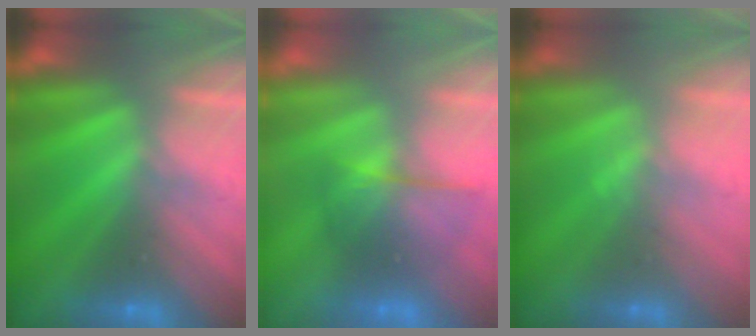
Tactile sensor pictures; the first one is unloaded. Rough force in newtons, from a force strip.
{"total": 2.2}
{"total": 2.2}